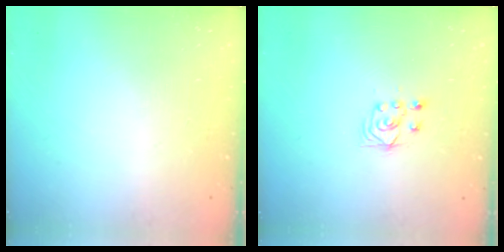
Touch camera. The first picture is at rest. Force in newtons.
{"total": 3.8, "press": 3.7, "slide": 0.9}